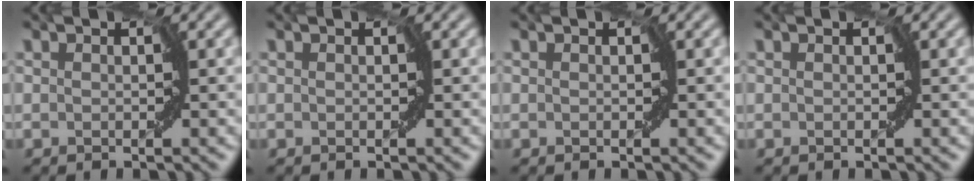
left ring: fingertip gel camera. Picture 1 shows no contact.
{"total": 0.0}
{"total": 0.0}
{"total": 0.0}